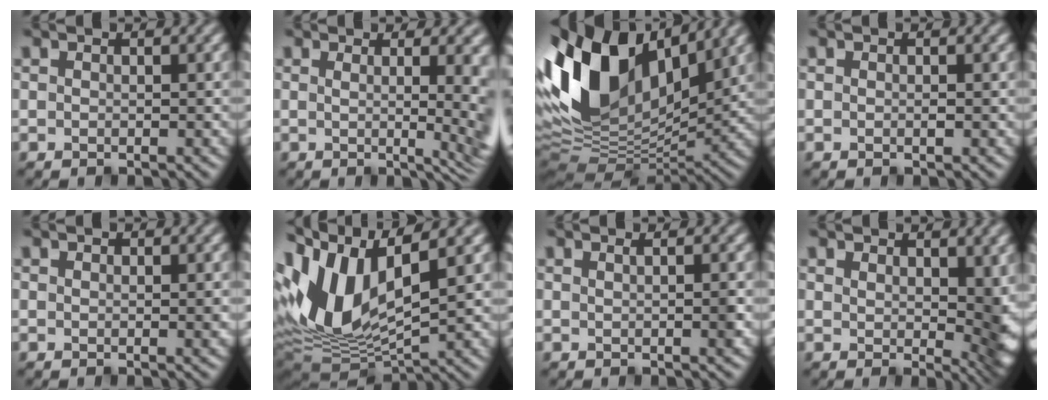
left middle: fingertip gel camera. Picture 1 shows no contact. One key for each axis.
{"total": 11.3, "fx": 2.8, "fy": 4.4, "fz": 10.1, "tx": -0.081, "ty": 0.042, "tz": 0.020}
{"total": 14.0, "fx": 4.7, "fy": 8.2, "fz": 10.4, "tx": -0.208, "ty": 0.025, "tz": 0.080}
{"total": 0.0}
{"total": 0.9, "fx": 0.6, "fy": 0.3, "fz": 0.7, "tx": -0.008, "ty": -0.002, "tz": 0.011}
{"total": 12.2, "fx": 2.8, "fy": 6.3, "fz": 10.0, "tx": -0.218, "ty": 0.004, "tz": 0.051}
{"total": 1.9, "fx": 0.9, "fy": 0.7, "fz": 1.5, "tx": -0.008, "ty": 0.000, "tz": -0.003}
{"total": 9.0, "fx": 3.6, "fy": 4.1, "fz": 7.2, "tx": -0.091, "ty": 0.003, "tz": 0.070}